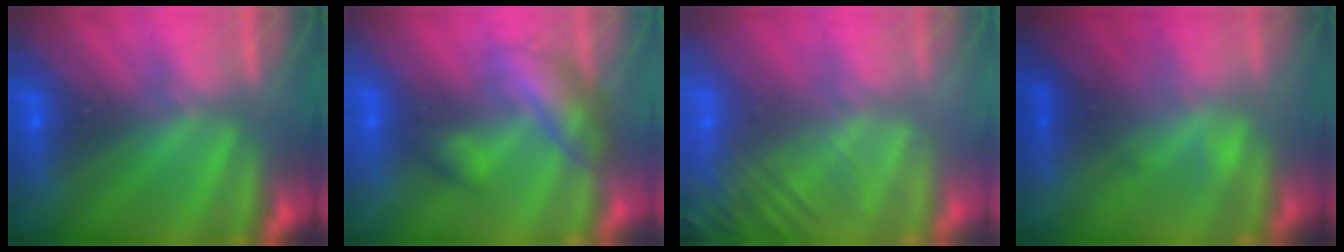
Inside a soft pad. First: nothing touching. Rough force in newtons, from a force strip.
{"total": 2.6}
{"total": 5.7}
{"total": 1.5}